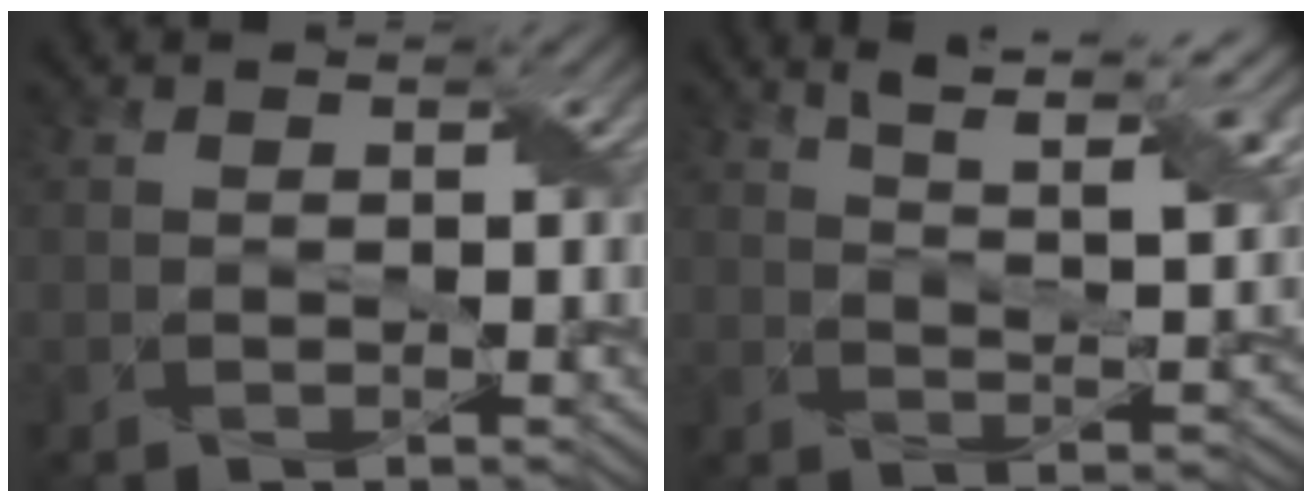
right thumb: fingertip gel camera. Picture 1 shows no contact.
{"total": 12.5, "force": [8.4, 3.2, 8.7], "torque": [-0.144, 0.023, 0.110]}